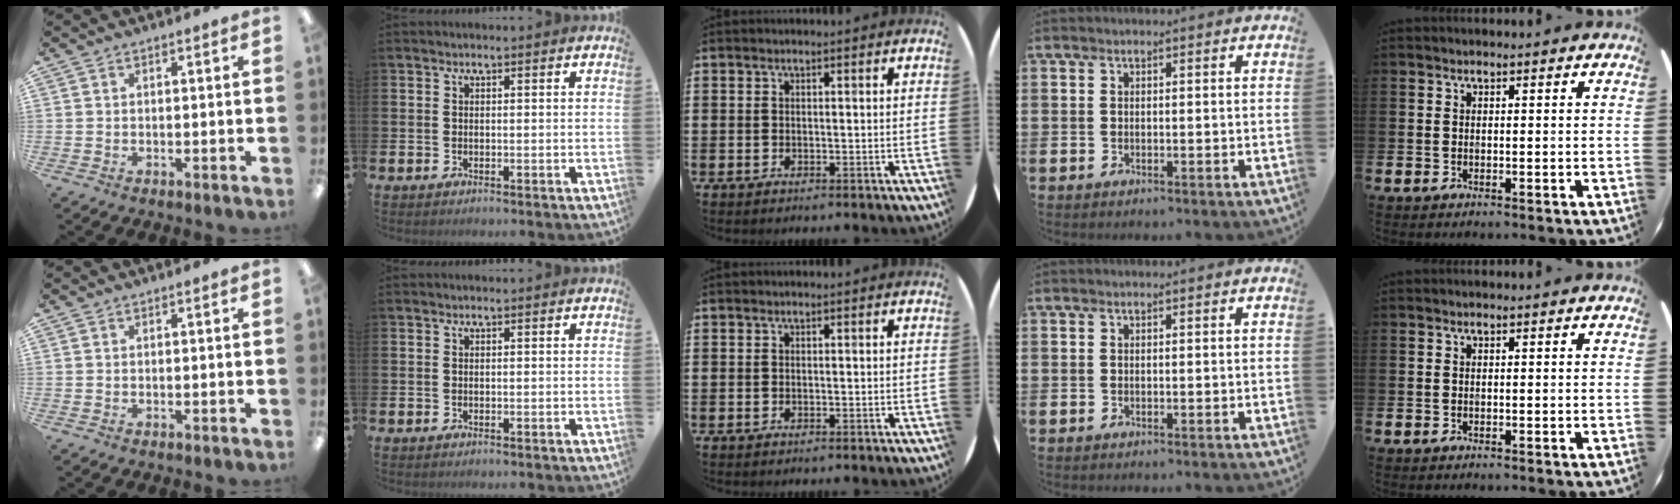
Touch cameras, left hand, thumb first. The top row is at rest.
{}